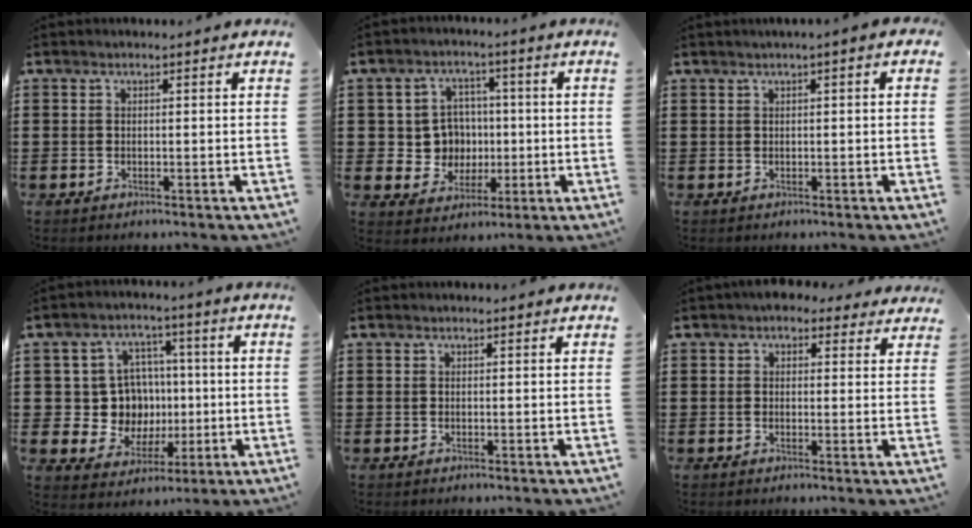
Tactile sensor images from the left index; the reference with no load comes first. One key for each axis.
{"total": 6.9, "fx": 0.4, "fy": 6.5, "fz": 2.3, "tx": -0.063, "ty": 0.015, "tz": 0.012}
{"total": 1.0, "fx": 0.2, "fy": -0.1, "fz": 1.0, "tx": -0.014, "ty": -0.004, "tz": 0.005}
{"total": 9.6, "fx": 0.8, "fy": 8.9, "fz": 3.4, "tx": -0.069, "ty": 0.009, "tz": 0.025}
{"total": 0.0}
{"total": 3.1, "fx": 2.3, "fy": 1.8, "fz": 1.0, "tx": -0.021, "ty": 0.003, "tz": 0.040}